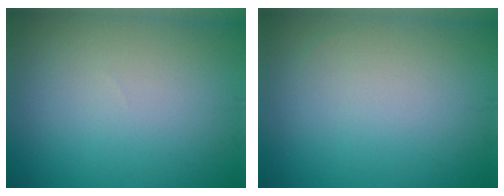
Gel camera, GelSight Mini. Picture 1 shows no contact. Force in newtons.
{"total": 0.0}